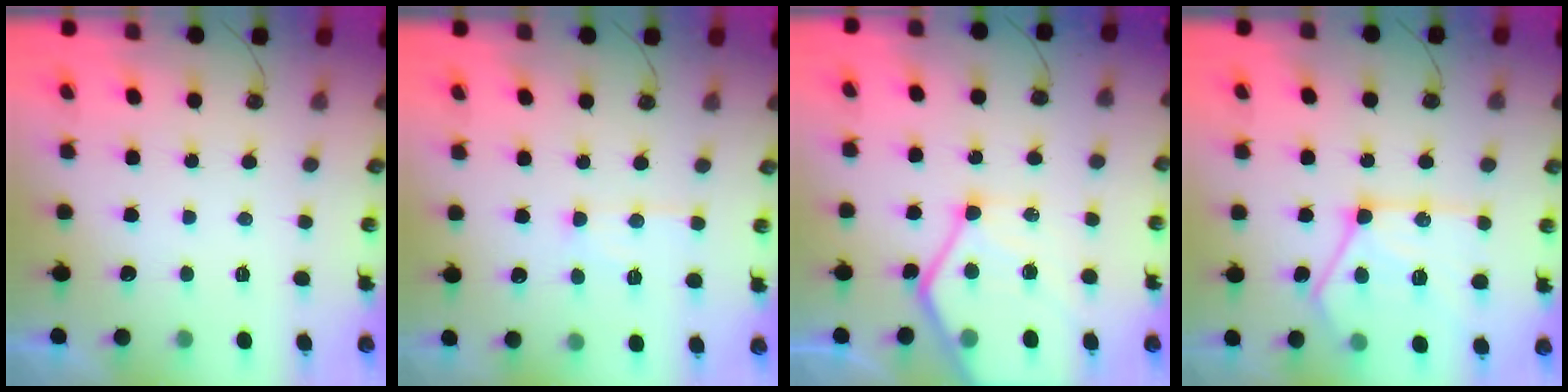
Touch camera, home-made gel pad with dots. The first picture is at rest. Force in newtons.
{"total": 7.6, "press": 7.6, "slide": 0.5}
{"total": 16.0, "press": 16.0, "slide": 1.6}
{"total": 18.7, "press": 18.7, "slide": 0.9}